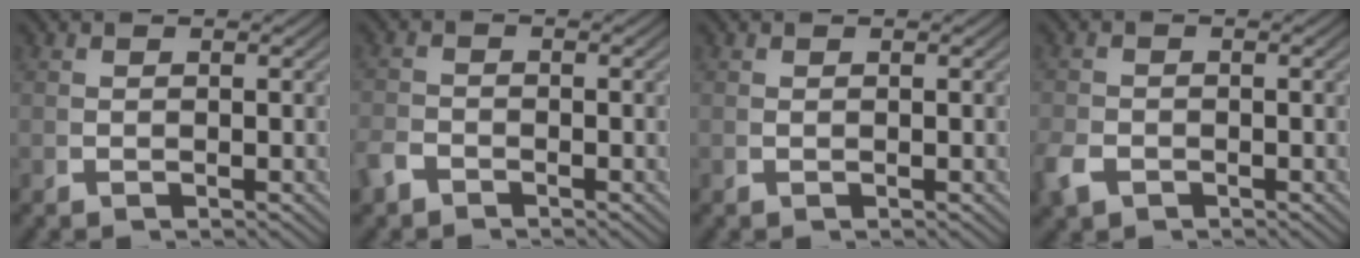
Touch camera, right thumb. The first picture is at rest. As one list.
[{"total": 1.3, "force": [-1.3, 0.4, 0.1], "torque": [0.005, -0.002, -0.025]}, {"total": 0.0}, {"total": 1.6, "force": [-1.2, 1.0, 0.5], "torque": [-0.011, -0.007, -0.019]}]